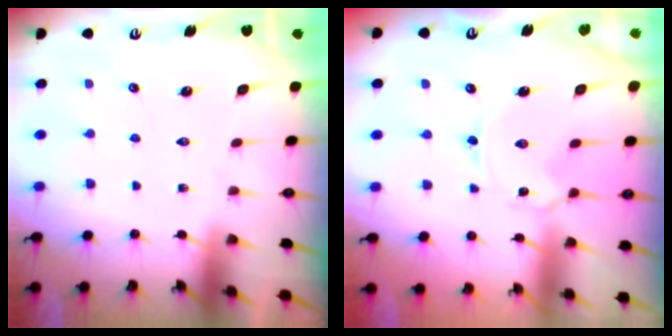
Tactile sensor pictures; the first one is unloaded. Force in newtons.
{"total": 1.5, "press": 1.5, "slide": 0.1}